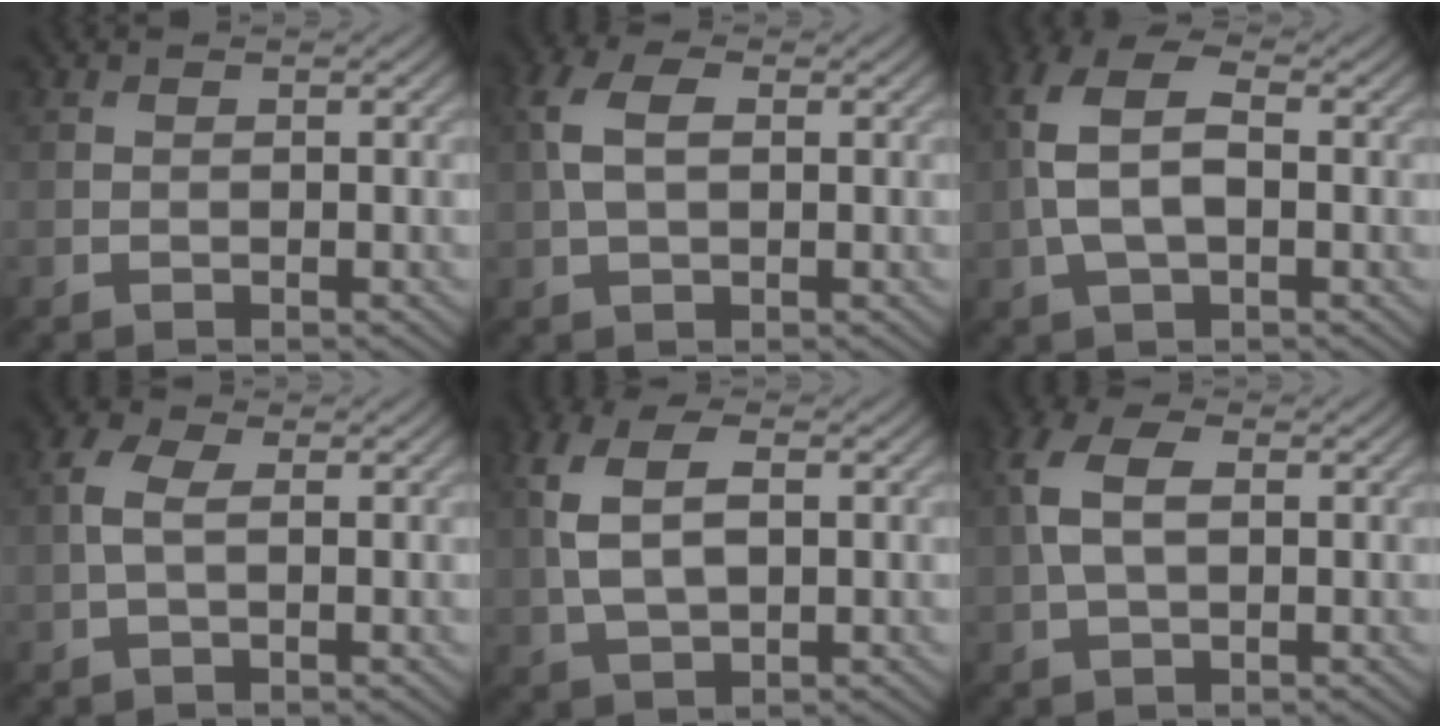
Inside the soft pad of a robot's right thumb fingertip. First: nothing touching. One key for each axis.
{"total": 4.7, "fx": 0.8, "fy": 2.6, "fz": 3.8, "tx": -0.097, "ty": 0.008, "tz": 0.013}
{"total": 7.3, "fx": 0.1, "fy": 3.8, "fz": 6.2, "tx": -0.150, "ty": 0.013, "tz": -0.006}
{"total": 2.7, "fx": 0.2, "fy": 1.3, "fz": 2.4, "tx": -0.061, "ty": 0.005, "tz": -0.002}
{"total": 7.1, "fx": 1.1, "fy": 3.8, "fz": 5.9, "tx": -0.143, "ty": 0.008, "tz": 0.019}
{"total": 5.5, "fx": 0.9, "fy": 3.0, "fz": 4.6, "tx": -0.116, "ty": 0.011, "tz": 0.013}